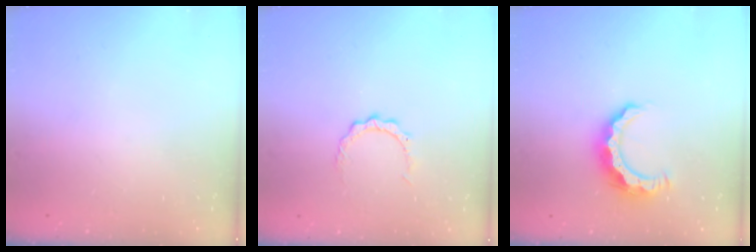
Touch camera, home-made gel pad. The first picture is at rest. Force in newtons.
{"total": 3.8, "press": 3.7, "slide": 0.3}
{"total": 8.1, "press": 8.0, "slide": 0.3}